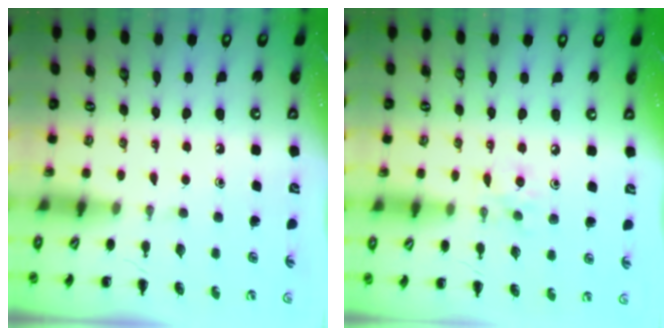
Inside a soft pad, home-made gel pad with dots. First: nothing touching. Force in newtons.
{"total": 6.5, "press": 6.2, "slide": 1.9}